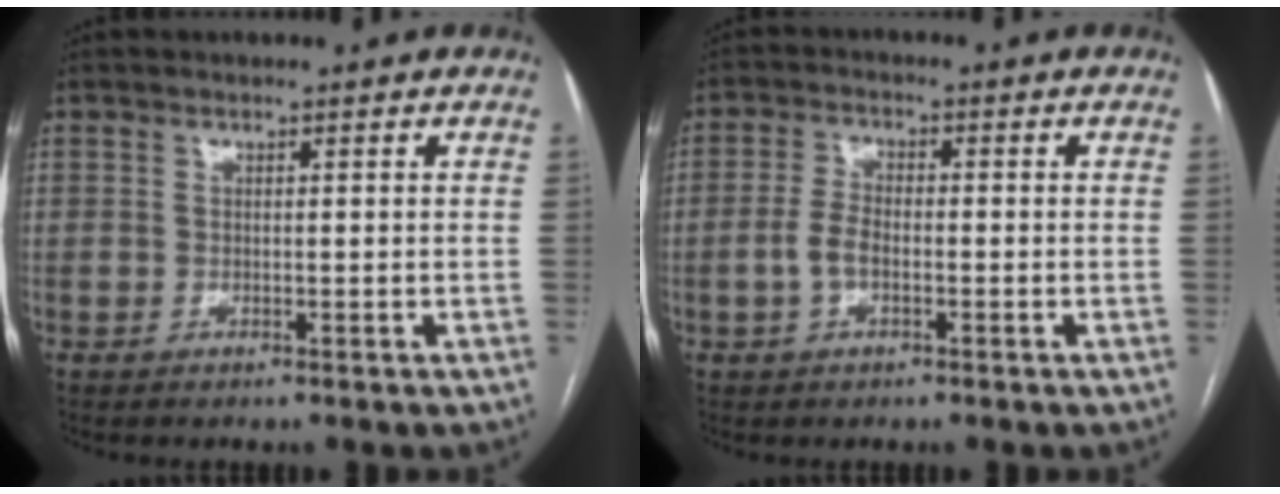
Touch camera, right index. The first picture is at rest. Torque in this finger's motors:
{"motor_torque": [0.55, -0.08, 0.28, 0.05]}